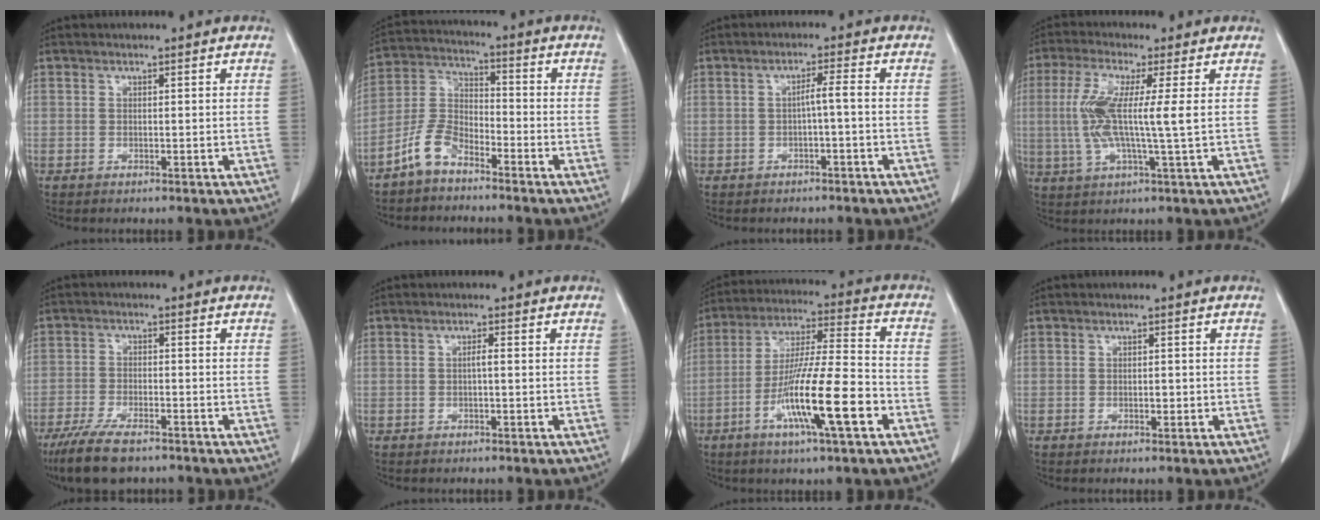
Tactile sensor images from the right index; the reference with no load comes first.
{"total": 7.5, "force": [-5.3, 3.6, 3.9], "torque": [-0.097, 0.011, -0.112]}
{"total": 2.6, "force": [-0.6, 0.1, 2.6], "torque": [-0.045, 0.006, -0.008]}
{"total": 9.8, "force": [0.8, 0.3, 9.7], "torque": [-0.216, 0.000, 0.012]}
{"total": 9.8, "force": [-7.2, 2.9, 6.0], "torque": [-0.112, -0.019, -0.122]}
{"total": 1.3, "force": [-0.1, 0.3, 1.2], "torque": [-0.024, 0.003, 0.000]}
{"total": 15.9, "force": [-6.2, 1.0, 14.6], "torque": [-0.267, -0.011, -0.109]}
{"total": 1.2, "force": [-0.3, 0.6, 1.0], "torque": [-0.019, 0.000, -0.003]}